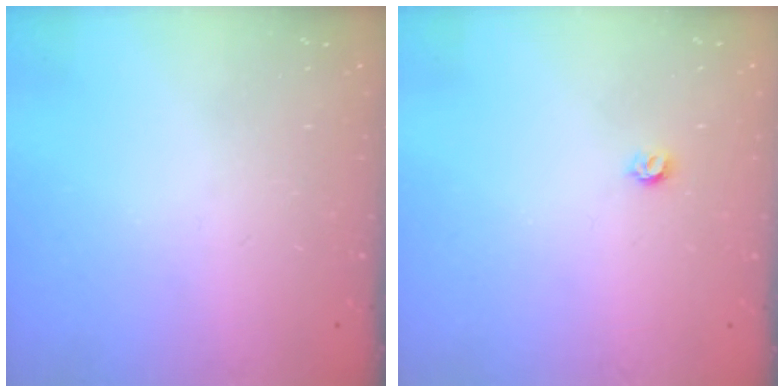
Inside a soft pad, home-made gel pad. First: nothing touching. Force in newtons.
{"total": 3.2, "press": 3.2, "slide": 0.5}